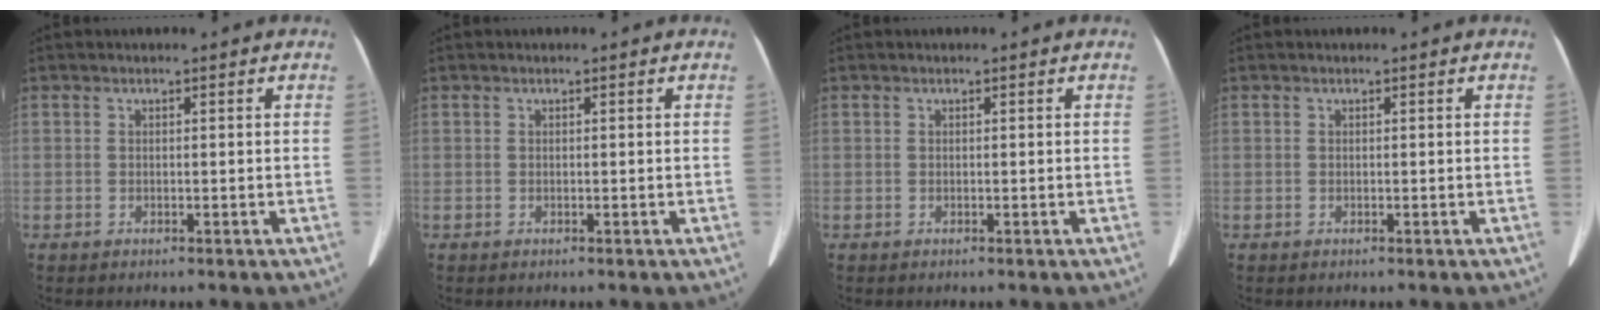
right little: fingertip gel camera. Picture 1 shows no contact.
{"total": 0.0}
{"total": 0.0}
{"total": 0.0}